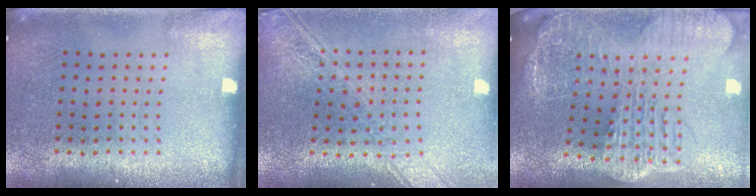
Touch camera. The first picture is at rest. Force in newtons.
{"total": 2.2, "press": 1.9, "slide": 1.2}
{"total": 3.7, "press": 3.0, "slide": 2.2}